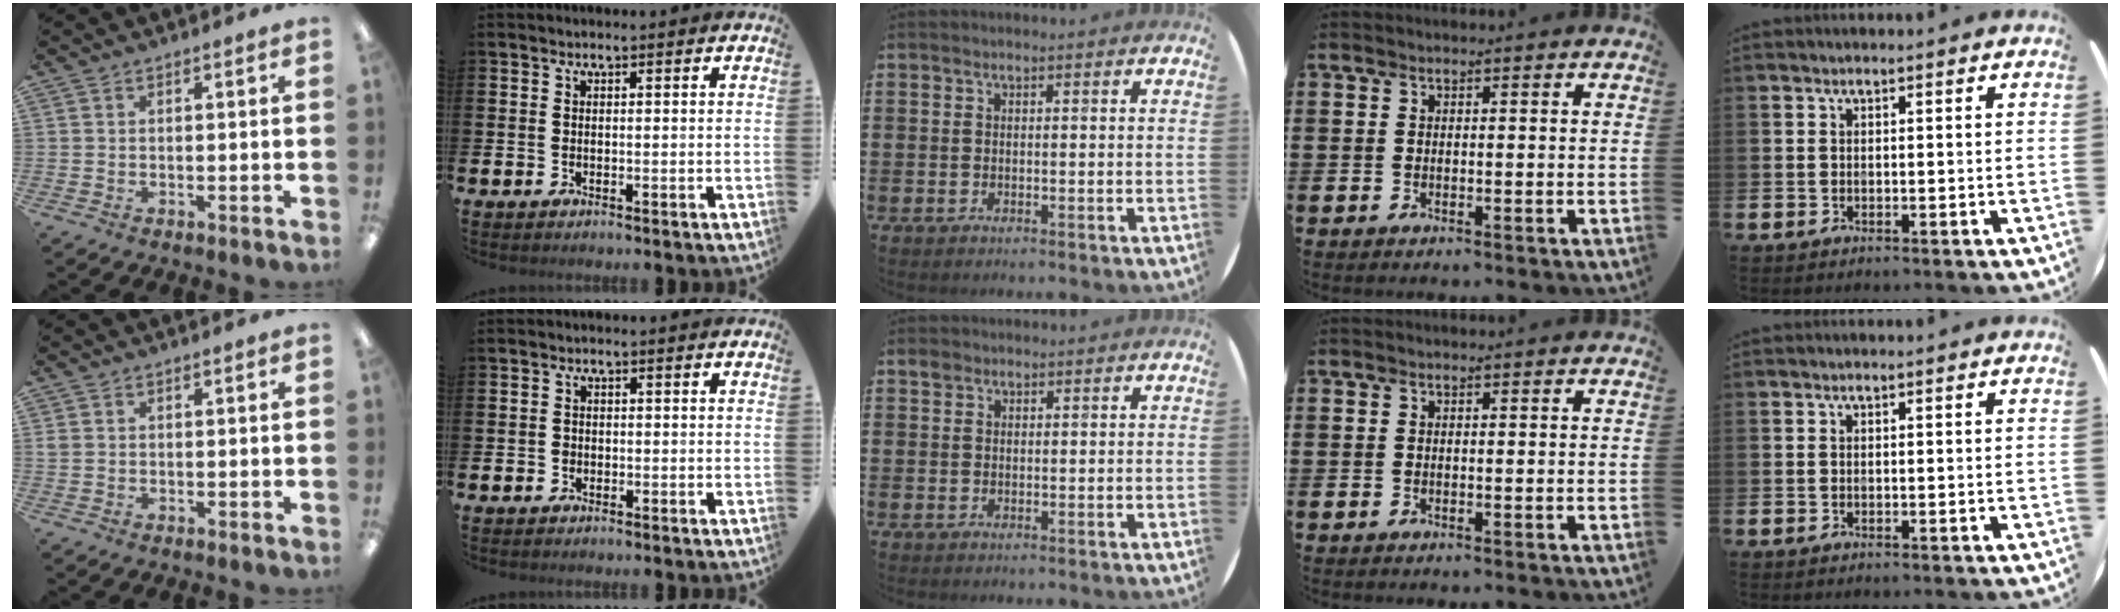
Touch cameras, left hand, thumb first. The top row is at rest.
{"thumb": {"total": 0.9, "force": [0.5, 0.7, 0.4], "torque": [-0.009, 0.003, 0.009]}, "index": {"total": 0.8, "force": [-0.2, 0.8, 0.1], "torque": [0.001, 0.003, -0.008]}, "middle": {"total": 1.1, "force": [0.8, 0.7, 0.2], "torque": [0.004, 0.001, 0.013]}}